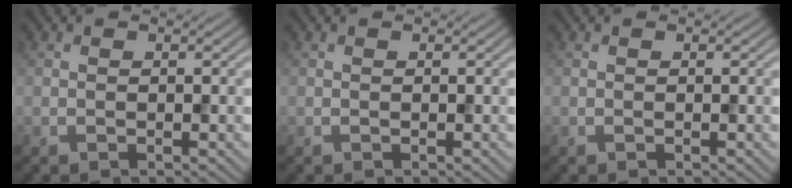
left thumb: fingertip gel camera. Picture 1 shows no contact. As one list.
[{"total": 0.0}, {"total": 0.0}]